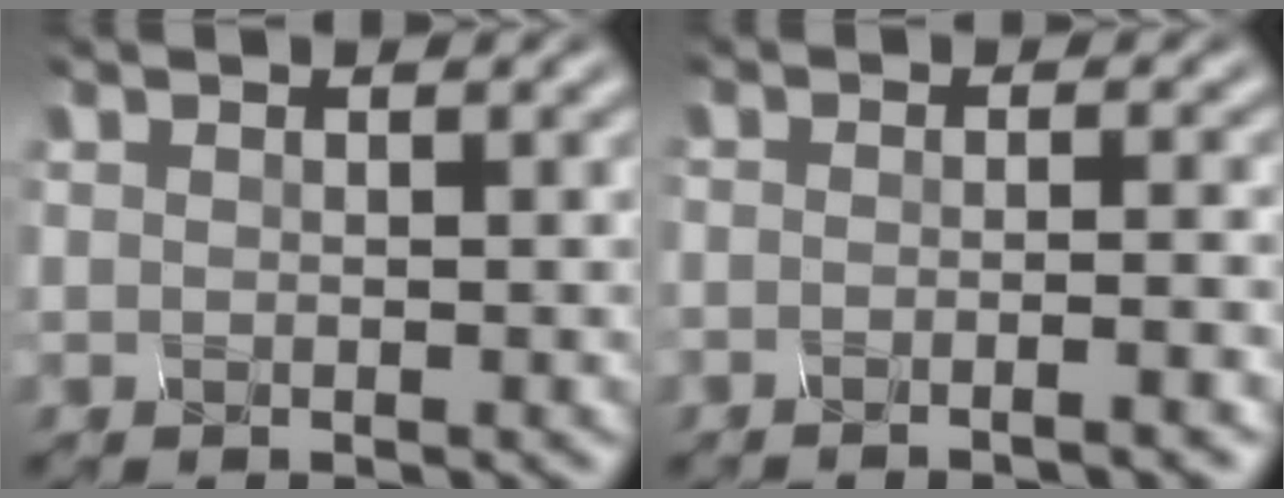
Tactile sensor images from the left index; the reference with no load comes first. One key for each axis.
{"total": 3.2, "fx": -1.2, "fy": 1.5, "fz": 2.6, "tx": -0.006, "ty": 0.015, "tz": -0.043}